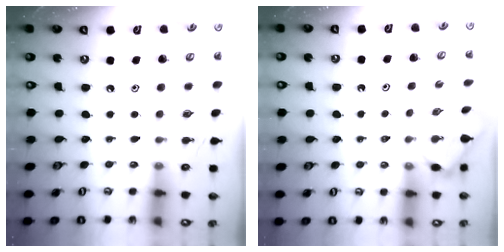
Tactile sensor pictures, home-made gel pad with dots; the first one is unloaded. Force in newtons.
{"total": 3.6, "press": 3.6, "slide": 0.4}